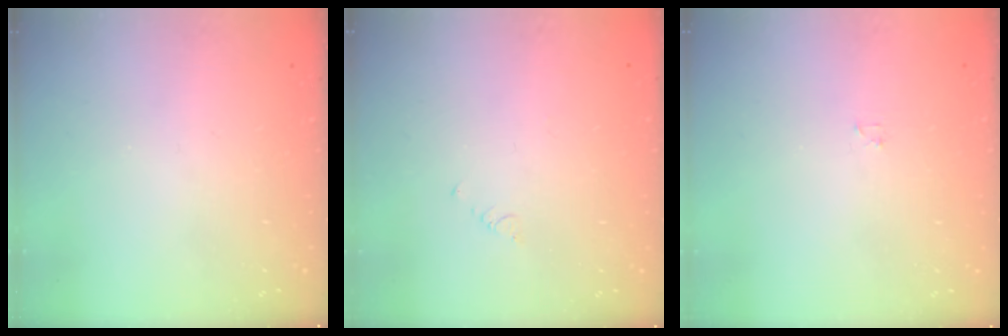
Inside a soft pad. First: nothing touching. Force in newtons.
{"total": 0.7, "press": 0.6, "slide": 0.2}
{"total": 1.2, "press": 1.2, "slide": 0.2}